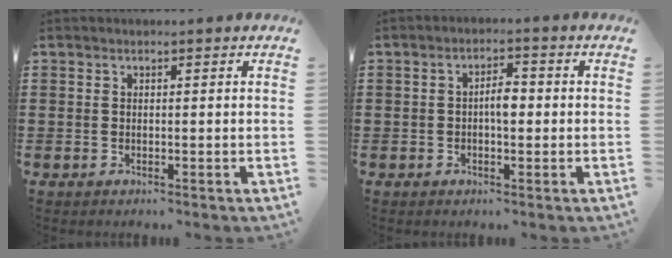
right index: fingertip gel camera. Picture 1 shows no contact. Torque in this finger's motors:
{"motor_torque": [0.94, -0.42, 0.11, 0.11]}